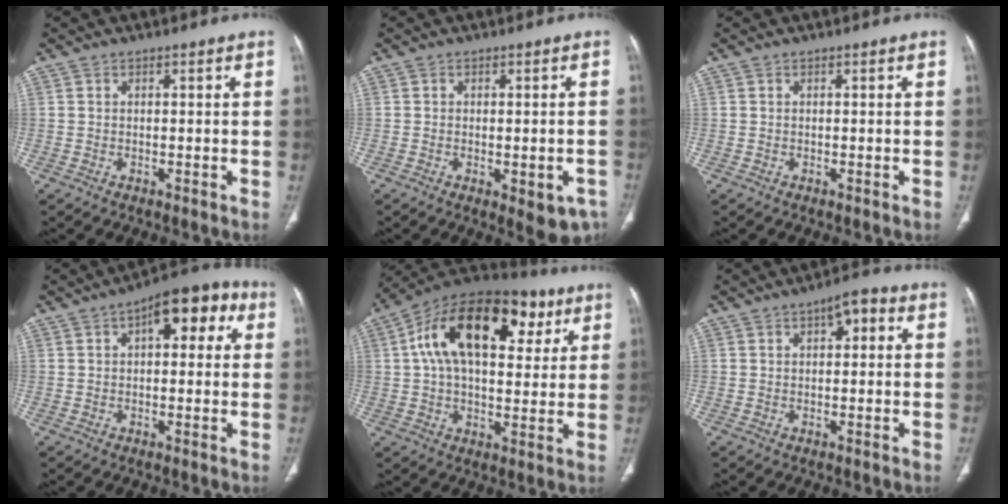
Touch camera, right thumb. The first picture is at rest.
{"total": 7.3, "force": [-2.8, 3.2, 6.0], "torque": [-0.053, 0.006, -0.024]}
{"total": 0.0}
{"total": 11.4, "force": [3.9, 5.5, 9.2], "torque": [-0.092, 0.024, 0.043]}
{"total": 24.3, "force": [8.5, 13.4, 18.4], "torque": [-0.281, 0.026, 0.129]}
{"total": 5.3, "force": [1.8, 2.4, 4.3], "torque": [-0.048, 0.009, 0.018]}